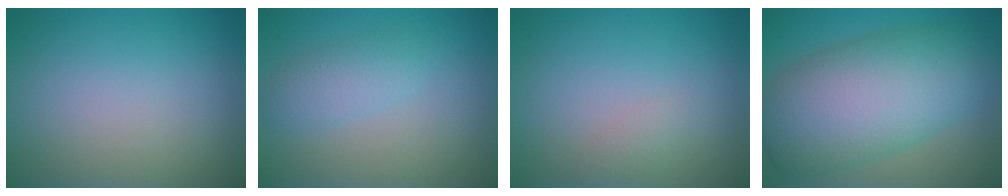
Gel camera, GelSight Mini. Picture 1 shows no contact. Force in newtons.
{"total": 2.2, "press": 2.2, "slide": 0.1}
{"total": 1.0, "press": 1.0, "slide": 0.0}
{"total": 11.1, "press": 11.1, "slide": 0.3}